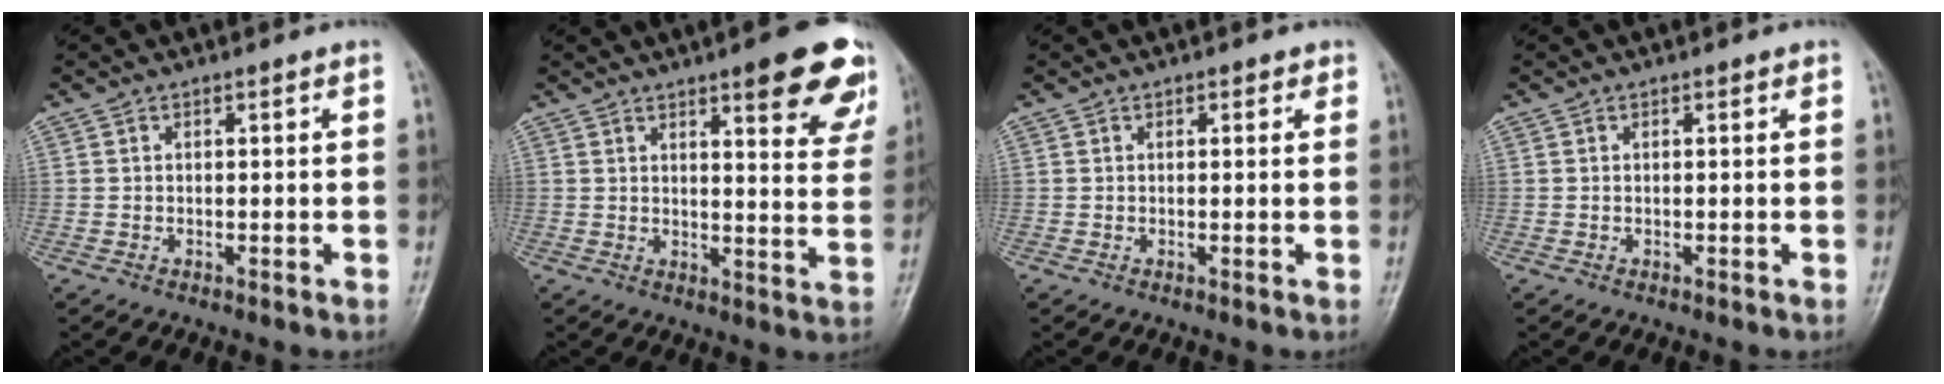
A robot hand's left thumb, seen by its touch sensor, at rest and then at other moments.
{"total": 14.6, "force": [8.8, 3.8, 11.0], "torque": [-0.098, -0.043, 0.102]}
{"total": 1.2, "force": [0.7, 0.9, 0.5], "torque": [0.009, -0.002, 0.004]}
{"total": 0.0}